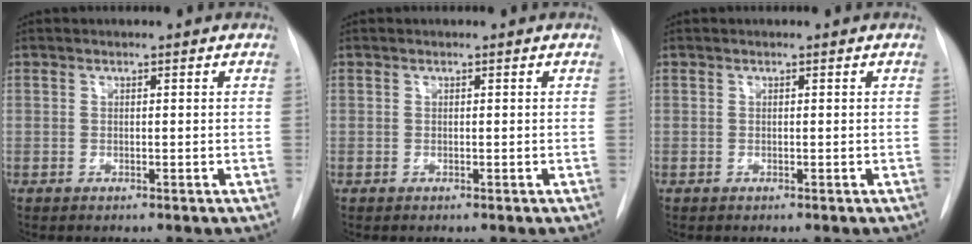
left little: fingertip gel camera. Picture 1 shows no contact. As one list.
[{"total": 0.0}, {"total": 0.0}]